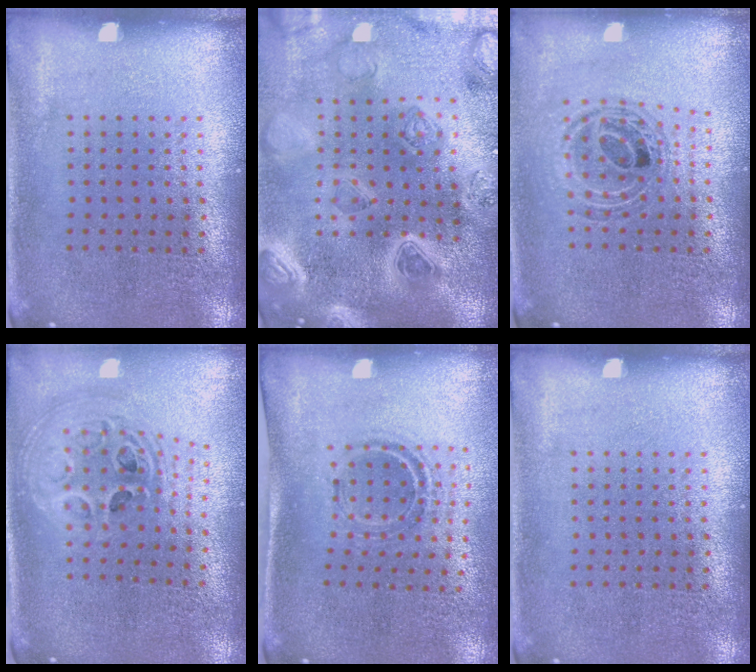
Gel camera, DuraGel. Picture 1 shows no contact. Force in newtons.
{"total": 5.2, "press": 4.4, "slide": 2.9}
{"total": 0.9, "press": 0.9, "slide": 0.2}
{"total": 2.4, "press": 1.8, "slide": 1.6}
{"total": 0.9, "press": 0.9, "slide": 0.3}
{"total": 0.0}